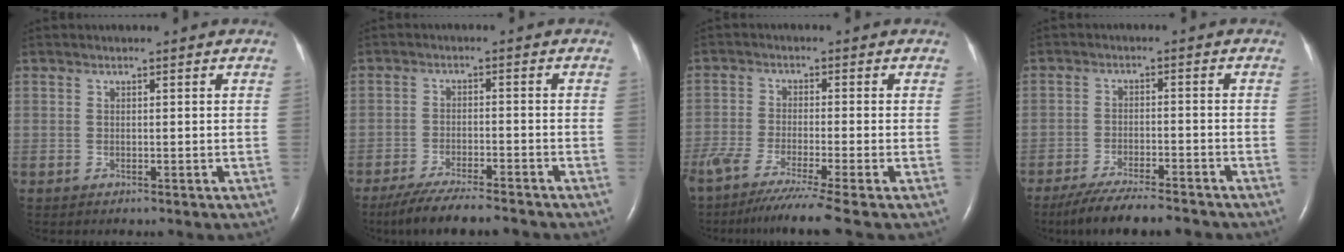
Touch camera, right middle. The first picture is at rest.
{"total": 10.3, "force": [-9.1, 0.9, 4.7], "torque": [-0.075, -0.021, -0.144]}
{"total": 11.6, "force": [-9.1, -1.2, 7.0], "torque": [-0.112, -0.044, -0.148]}
{"total": 11.6, "force": [-10.2, 1.5, 5.2], "torque": [-0.084, -0.014, -0.157]}